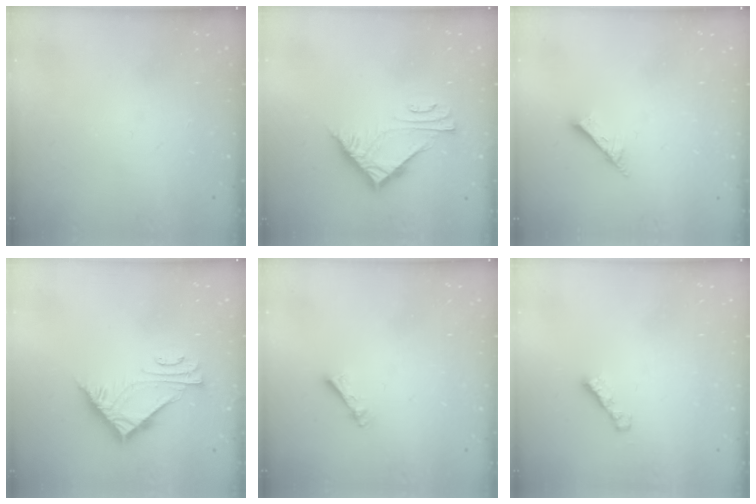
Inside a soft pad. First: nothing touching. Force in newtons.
{"total": 7.7, "press": 7.7, "slide": 0.3}
{"total": 2.0, "press": 2.0, "slide": 0.1}
{"total": 7.4, "press": 7.4, "slide": 0.4}
{"total": 3.5, "press": 3.5, "slide": 0.1}
{"total": 2.3, "press": 2.3, "slide": 0.4}